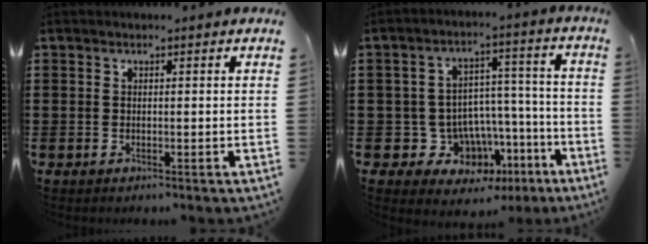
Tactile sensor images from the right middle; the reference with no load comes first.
{"total": 8.2, "force": [-5.0, 6.1, 2.4], "torque": [-0.050, 0.025, -0.078]}